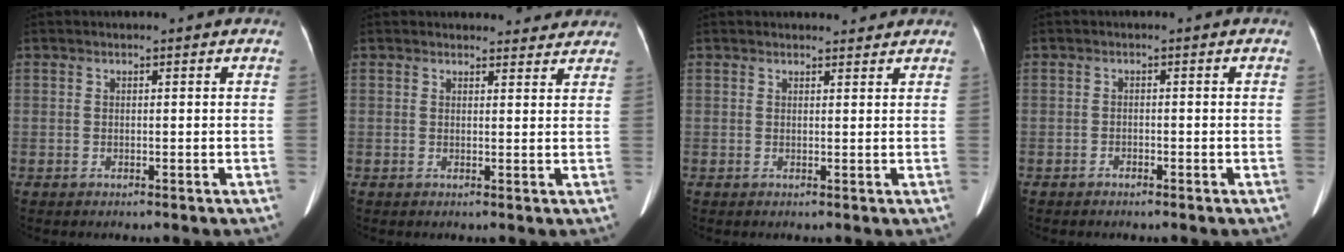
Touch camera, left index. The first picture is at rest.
{"total": 4.9, "force": [4.6, 1.6, 0.3], "torque": [0.007, 0.003, 0.041]}
{"total": 2.6, "force": [2.5, 0.8, 0.3], "torque": [-0.006, 0.007, 0.028]}
{"total": 0.8, "force": [-0.8, 0.3, 0.2], "torque": [-0.006, -0.001, -0.013]}